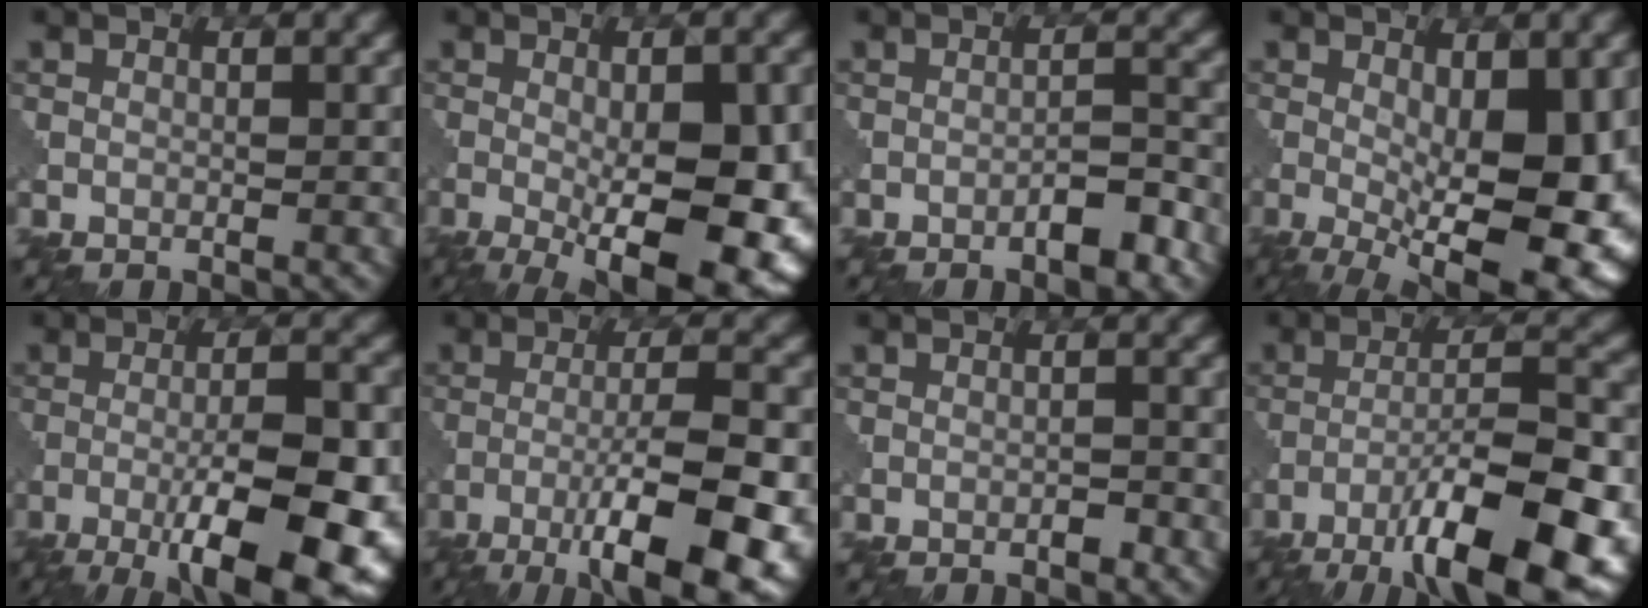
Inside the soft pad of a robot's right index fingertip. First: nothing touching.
{"total": 12.6, "force": [-2.9, 4.5, 11.4], "torque": [-0.159, -0.026, -0.028]}
{"total": 2.7, "force": [-1.7, 0.6, 2.0], "torque": [-0.027, 0.010, -0.029]}
{"total": 12.3, "force": [-1.7, 4.7, 11.2], "torque": [-0.166, -0.025, -0.015]}
{"total": 12.1, "force": [-4.8, 3.2, 10.6], "torque": [-0.162, -0.006, -0.075]}
{"total": 11.9, "force": [-6.0, 2.9, 9.9], "torque": [-0.159, -0.003, -0.091]}
{"total": 0.8, "force": [-0.5, 0.3, 0.5], "torque": [-0.006, 0.002, -0.008]}
{"total": 12.2, "force": [-7.0, 2.6, 9.6], "torque": [-0.159, 0.005, -0.118]}